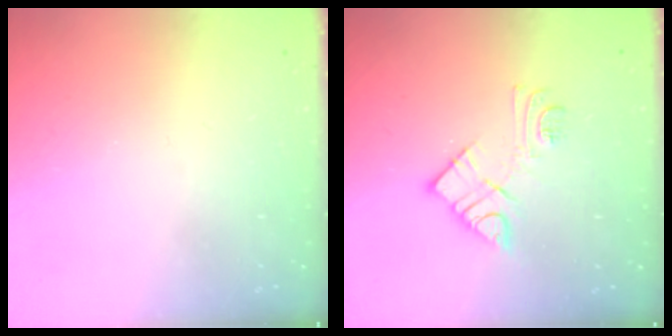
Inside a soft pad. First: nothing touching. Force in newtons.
{"total": 11.0, "press": 11.0, "slide": 0.6}